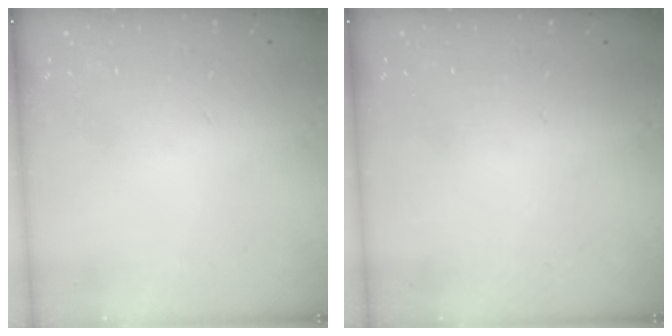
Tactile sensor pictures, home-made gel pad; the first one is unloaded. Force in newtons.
{"total": 0.0}